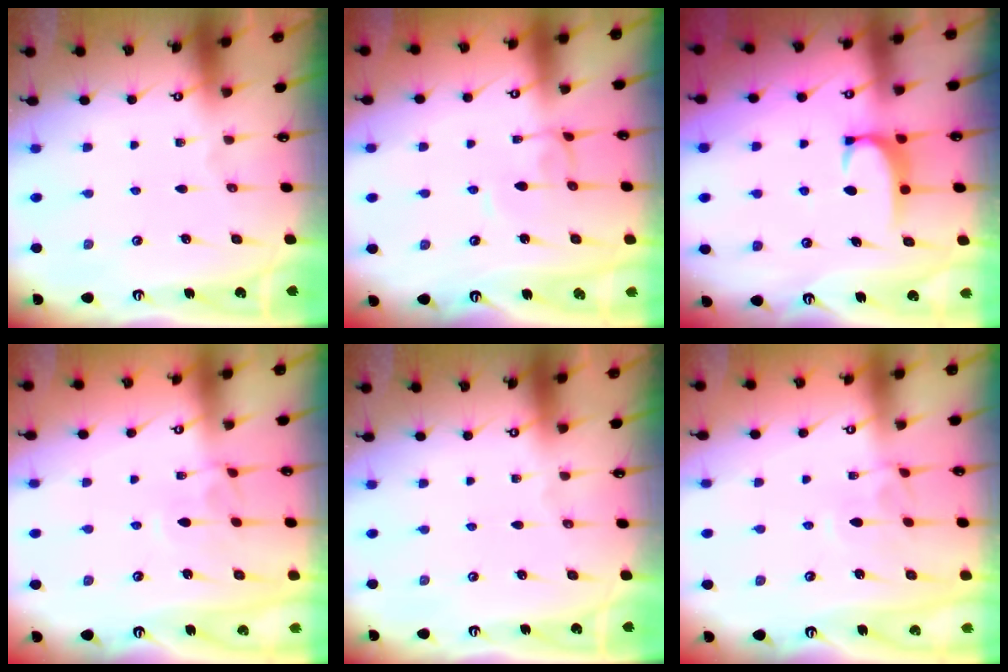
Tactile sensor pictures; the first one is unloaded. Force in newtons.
{"total": 1.9, "press": 1.9, "slide": 0.3}
{"total": 1.8, "press": 1.8, "slide": 0.5}
{"total": 3.6, "press": 3.6, "slide": 0.3}
{"total": 0.0}
{"total": 3.6, "press": 3.6, "slide": 0.3}